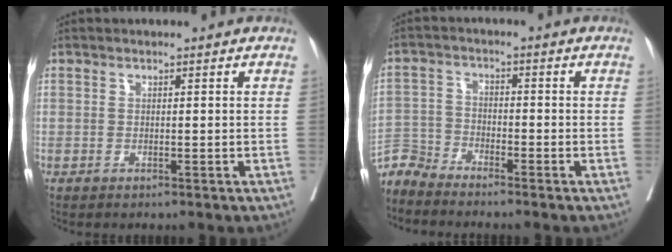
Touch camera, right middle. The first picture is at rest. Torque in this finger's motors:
{"motor_torque": [-0.08, -0.07, 0.12, 0.01]}